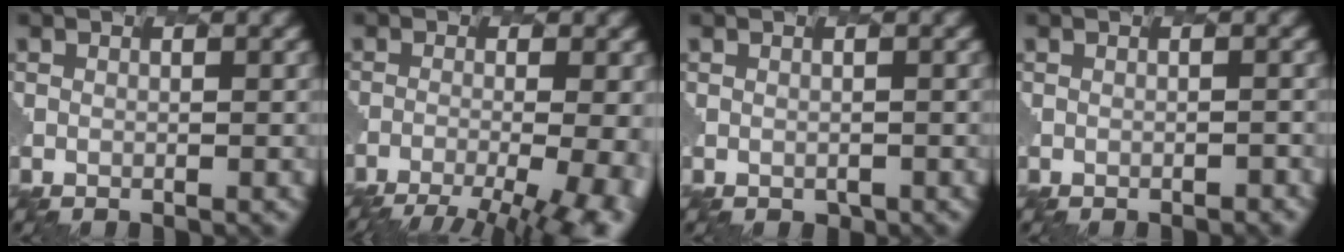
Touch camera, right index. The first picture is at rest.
{"total": 10.6, "force": [-7.2, 3.6, 6.9], "torque": [-0.094, -0.023, -0.073]}
{"total": 0.7, "force": [-0.4, -0.1, -0.6], "torque": [0.000, -0.001, 0.007]}
{"total": 0.9, "force": [-0.7, 0.3, 0.5], "torque": [0.000, 0.007, -0.004]}